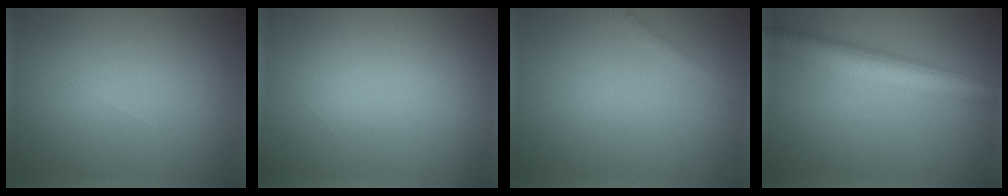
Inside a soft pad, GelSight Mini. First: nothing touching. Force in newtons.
{"total": 0.0}
{"total": 1.5, "press": 1.5, "slide": 0.0}
{"total": 6.4, "press": 6.4, "slide": 0.2}